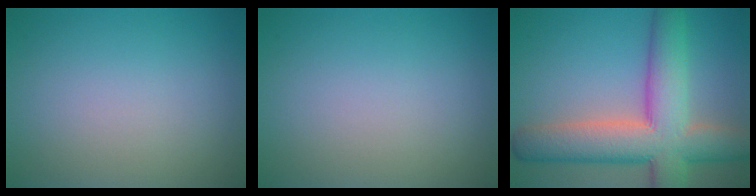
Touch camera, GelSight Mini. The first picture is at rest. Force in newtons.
{"total": 0.0}
{"total": 10.6, "press": 10.6, "slide": 0.6}